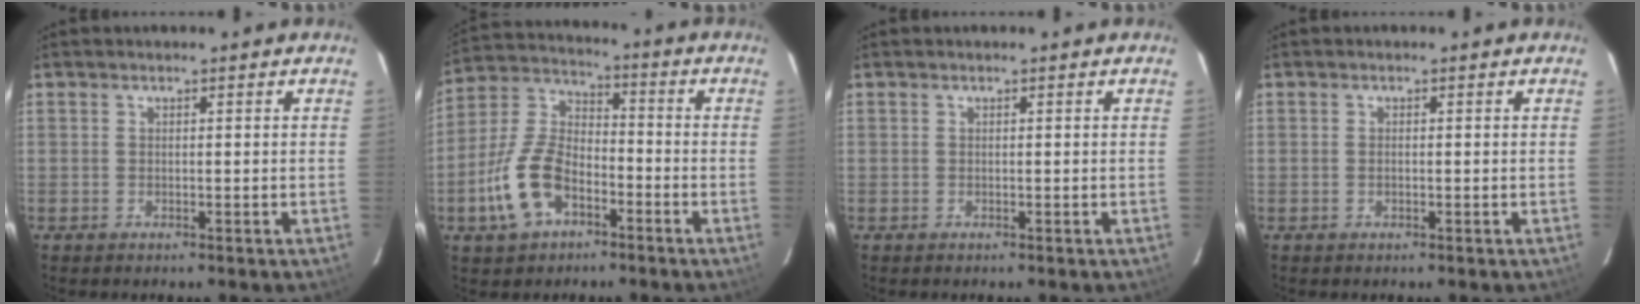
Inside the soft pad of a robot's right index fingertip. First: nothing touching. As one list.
[{"total": 12.7, "force": [-6.0, 7.4, 8.4], "torque": [-0.186, 0.017, -0.110]}, {"total": 0.0}, {"total": 0.6, "force": [-0.1, 0.3, 0.5], "torque": [-0.011, 0.001, -0.003]}]